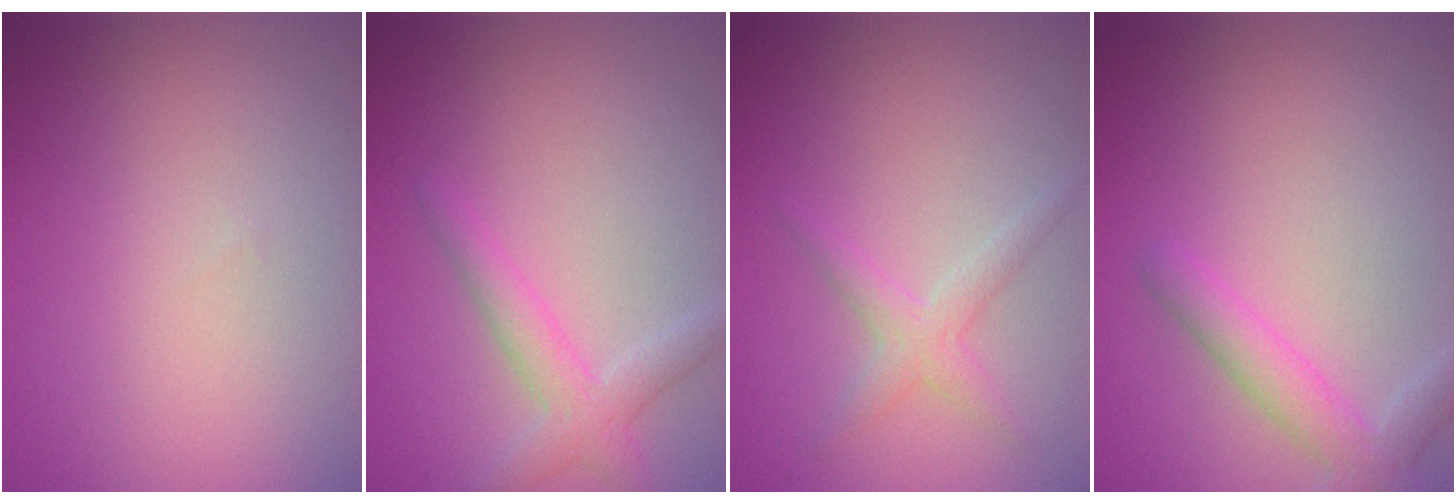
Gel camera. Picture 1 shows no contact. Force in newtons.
{"total": 2.7, "press": 2.7, "slide": 0.1}
{"total": 1.9, "press": 1.9, "slide": 0.1}
{"total": 3.0, "press": 3.0, "slide": 0.2}